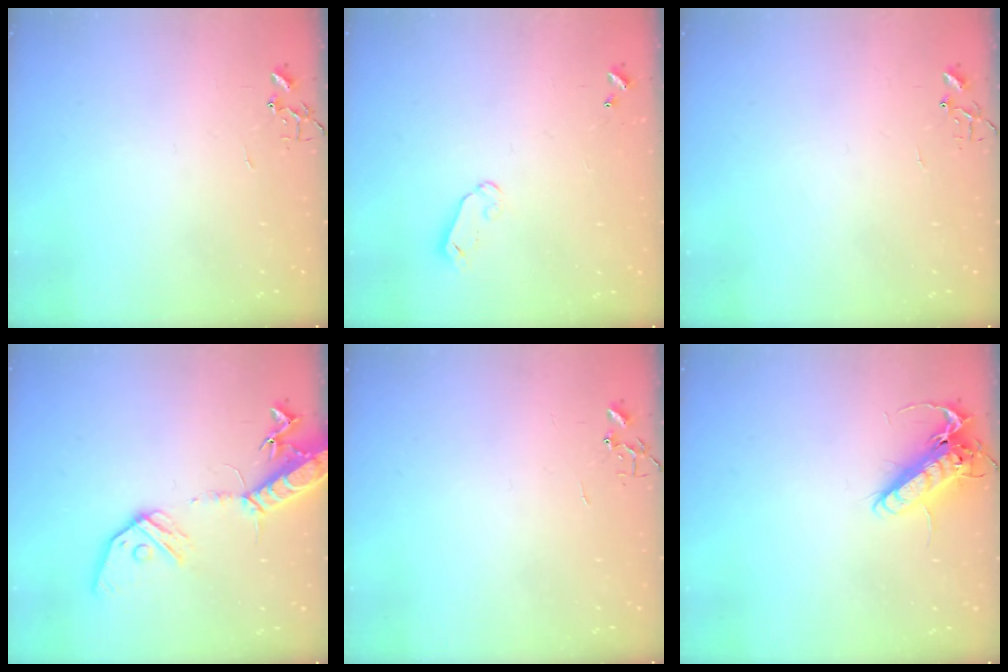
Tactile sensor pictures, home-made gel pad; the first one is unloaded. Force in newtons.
{"total": 4.0, "press": 4.0, "slide": 0.4}
{"total": 4.9, "press": 4.8, "slide": 0.6}
{"total": 16.0, "press": 15.7, "slide": 3.0}
{"total": 0.0}
{"total": 13.8, "press": 13.6, "slide": 2.3}